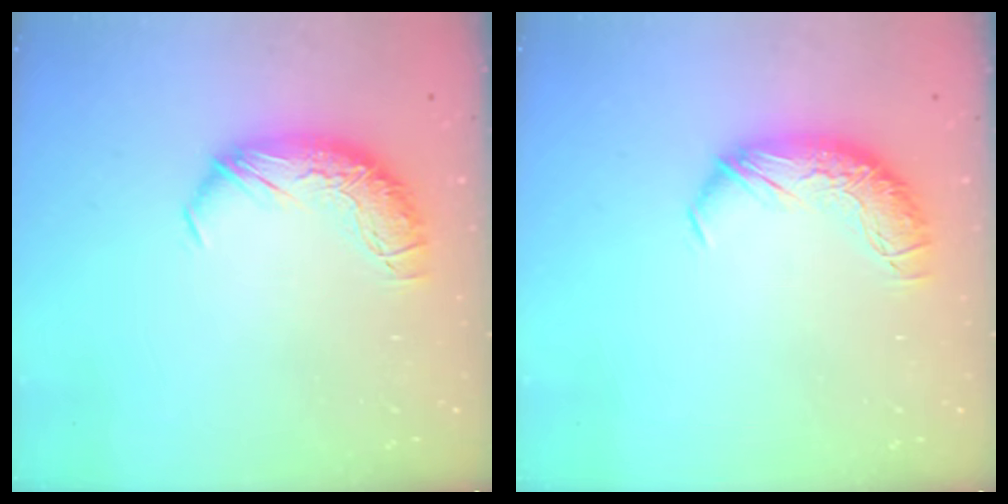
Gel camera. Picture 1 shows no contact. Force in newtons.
{"total": 0.0}